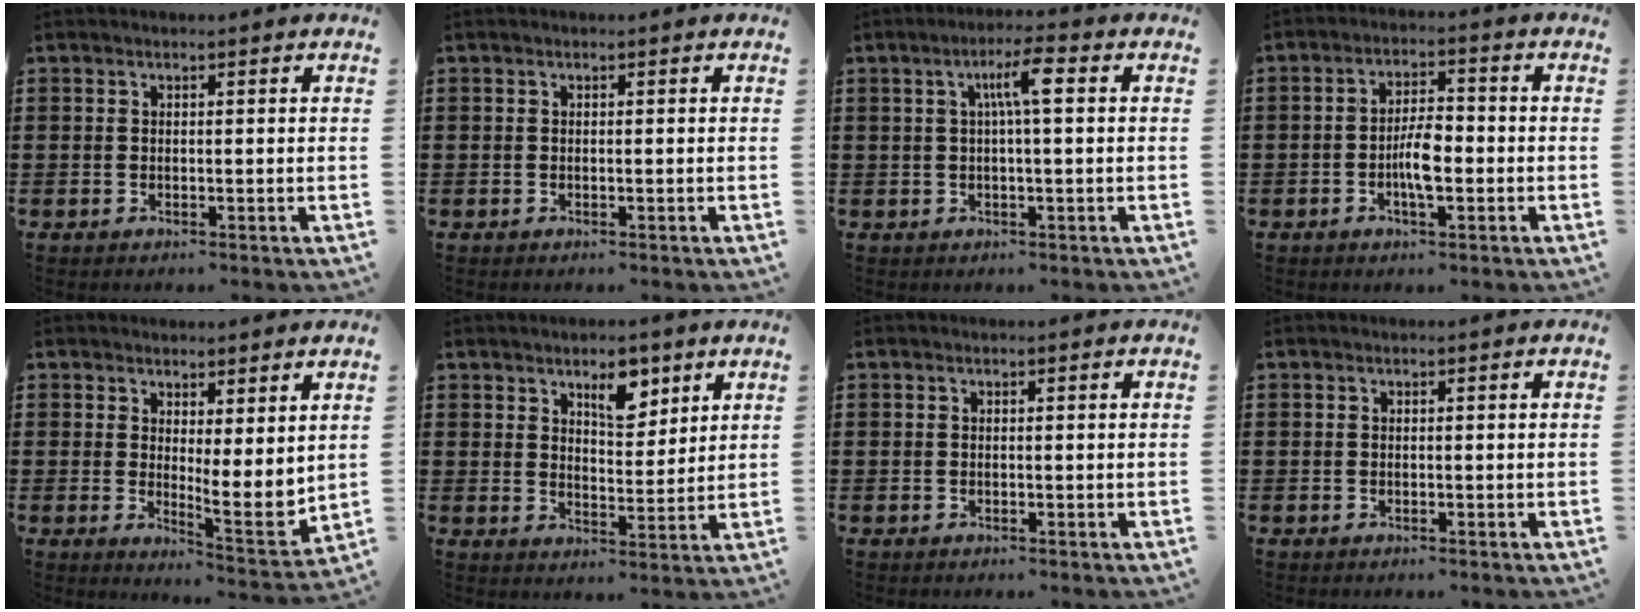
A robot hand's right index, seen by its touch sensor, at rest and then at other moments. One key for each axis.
{"total": 0.0}
{"total": 5.1, "fx": 0.9, "fy": 0.6, "fz": 4.9, "tx": -0.088, "ty": 0.004, "tz": 0.008}
{"total": 5.1, "fx": -1.3, "fy": 1.6, "fz": 4.7, "tx": -0.096, "ty": 0.003, "tz": -0.028}
{"total": 4.9, "fx": 3.0, "fy": 1.5, "fz": 3.5, "tx": -0.052, "ty": -0.031, "tz": 0.053}
{"total": 5.9, "fx": 3.8, "fy": 2.9, "fz": 3.5, "tx": -0.049, "ty": -0.002, "tz": 0.062}
{"total": 0.0}
{"total": 0.0}